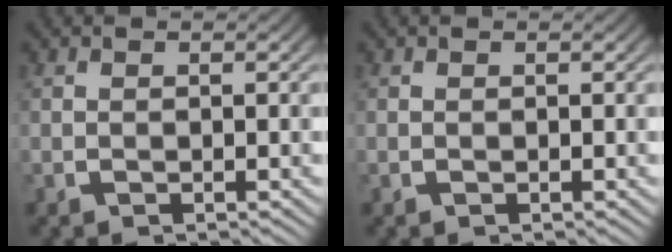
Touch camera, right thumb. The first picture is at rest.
{"total": 0.0}